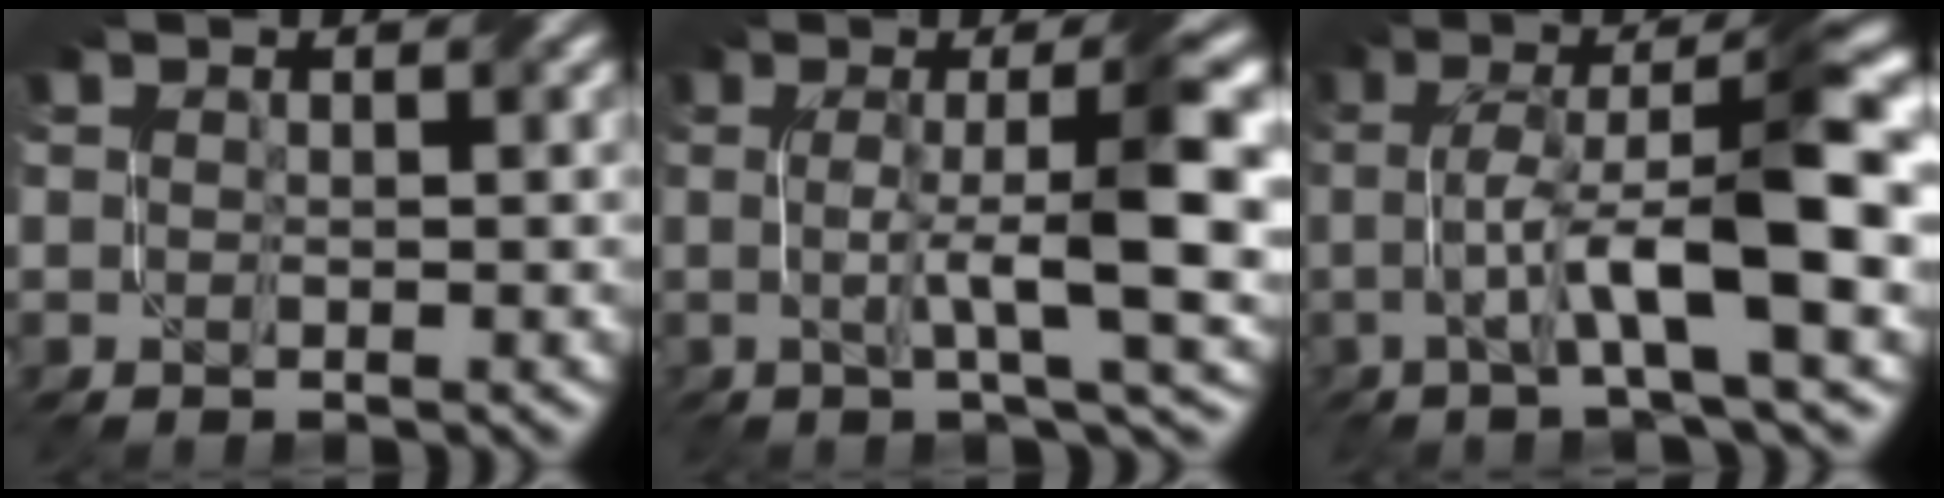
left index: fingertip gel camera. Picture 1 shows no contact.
{"total": 8.4, "force": [0.2, 1.3, 8.3], "torque": [-0.120, 0.011, 0.004]}
{"total": 9.5, "force": [-0.4, 1.7, 9.3], "torque": [-0.146, 0.018, -0.013]}